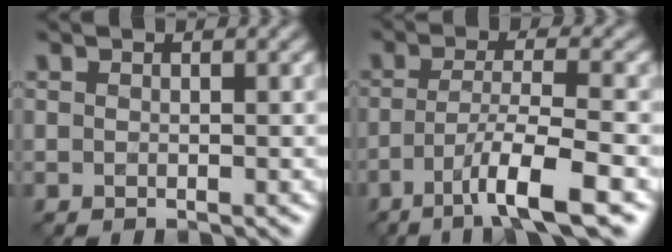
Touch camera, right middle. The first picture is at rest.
{"total": 6.6, "force": [-3.5, 1.0, 5.5], "torque": [-0.084, 0.009, -0.063]}